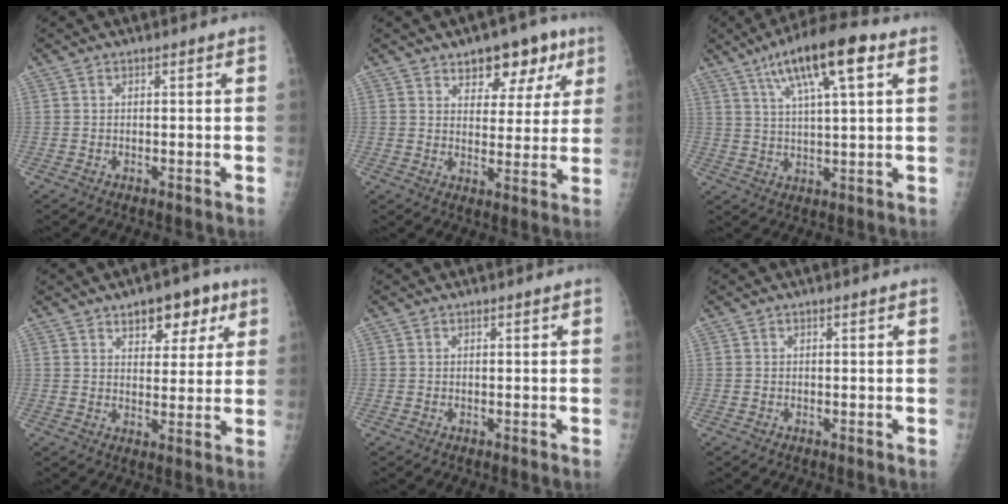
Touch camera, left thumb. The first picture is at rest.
{"total": 10.5, "force": [6.0, 6.0, 6.1], "torque": [-0.034, -0.022, 0.081]}
{"total": 13.8, "force": [6.6, 3.3, 11.6], "torque": [-0.184, -0.004, 0.109]}
{"total": 6.1, "force": [3.3, 3.6, 3.7], "torque": [-0.015, -0.011, 0.040]}
{"total": 0.0}
{"total": 0.0}